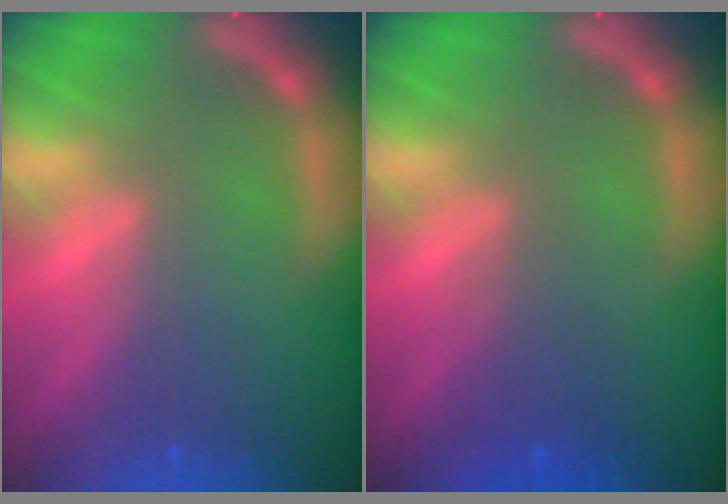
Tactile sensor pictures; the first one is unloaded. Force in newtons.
{"total": 2.4}